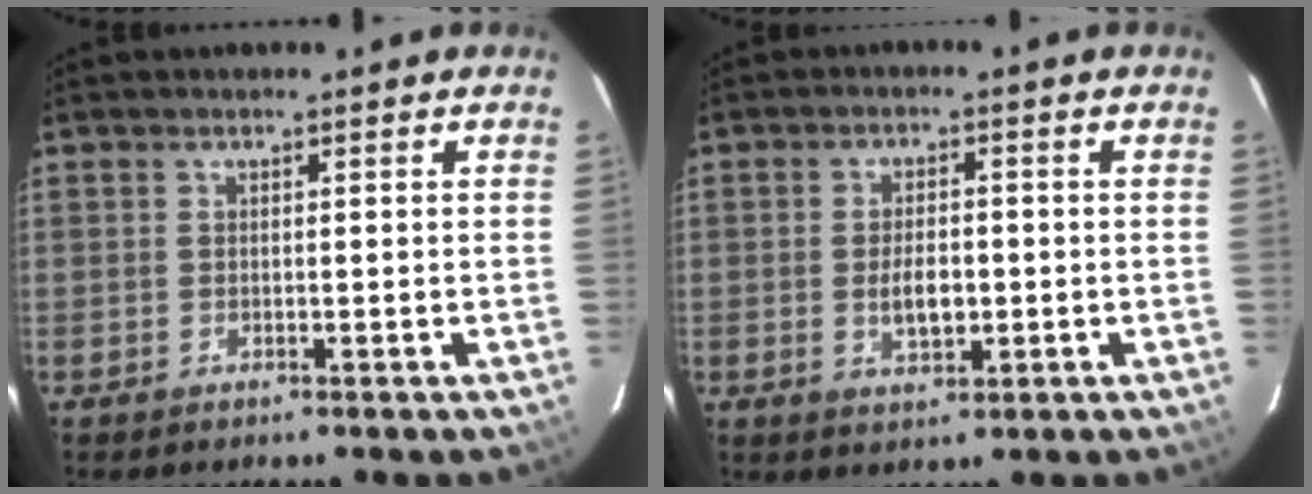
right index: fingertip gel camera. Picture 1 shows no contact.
{"total": 5.3, "force": [-0.9, 2.7, 4.5], "torque": [-0.087, -0.001, -0.011]}